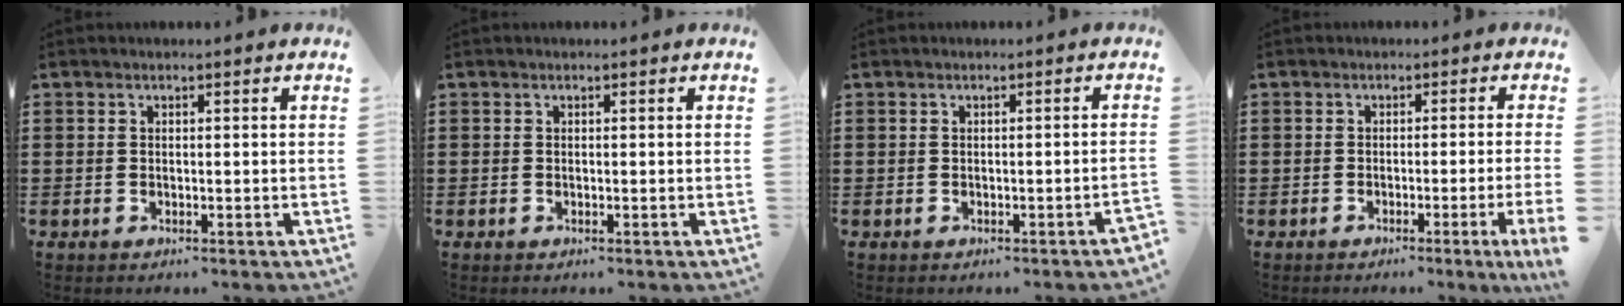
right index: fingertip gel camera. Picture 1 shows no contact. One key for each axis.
{"total": 0.0}
{"total": 0.7, "fx": -0.5, "fy": 0.0, "fz": 0.5, "tx": -0.011, "ty": -0.004, "tz": -0.009}
{"total": 2.0, "fx": -1.1, "fy": -0.8, "fz": 1.4, "tx": -0.024, "ty": -0.008, "tz": -0.022}